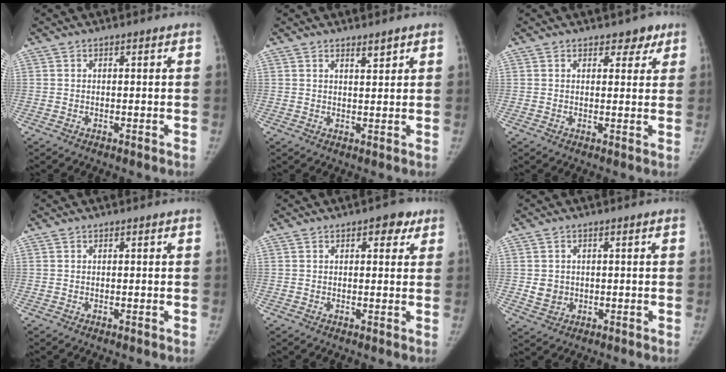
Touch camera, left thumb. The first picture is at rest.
{"total": 2.0, "force": [1.6, 0.5, 1.1], "torque": [-0.013, -0.014, 0.027]}
{"total": 3.2, "force": [2.2, 2.0, 1.2], "torque": [0.013, -0.009, 0.025]}
{"total": 0.0}
{"total": 3.9, "force": [2.0, 2.2, 2.6], "torque": [-0.007, -0.002, 0.017]}
{"total": 3.3, "force": [-0.1, 3.0, 1.4], "torque": [-0.010, 0.001, 0.007]}